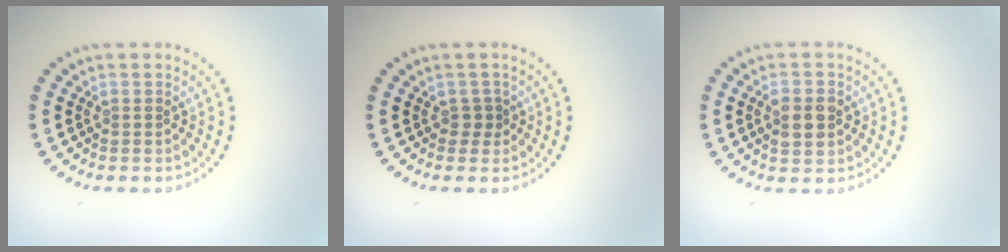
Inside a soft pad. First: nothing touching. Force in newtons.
{"total": 0.9, "press": 0.8, "slide": 0.5}
{"total": 2.8, "press": 2.8, "slide": 0.2}